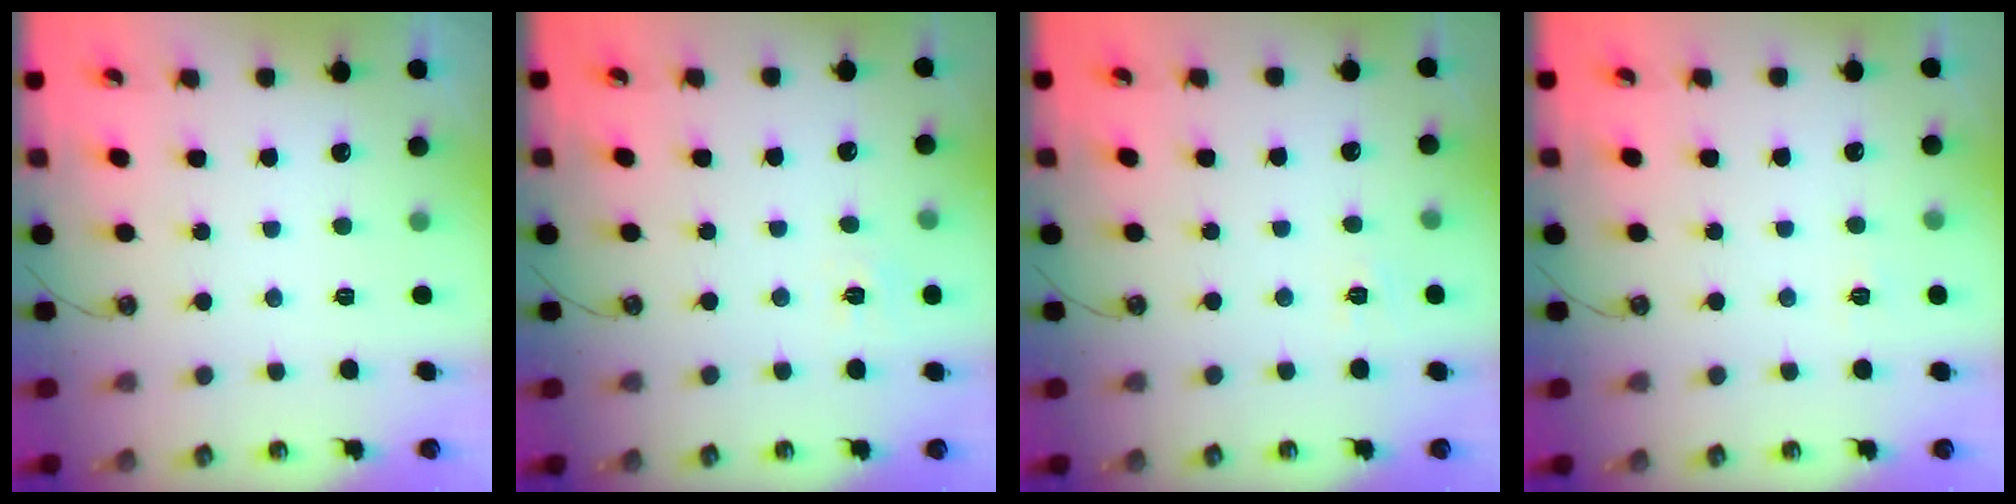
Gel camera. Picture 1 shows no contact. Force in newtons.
{"total": 5.6, "press": 5.5, "slide": 0.7}
{"total": 4.1, "press": 4.1, "slide": 0.4}
{"total": 3.4, "press": 3.4, "slide": 0.4}